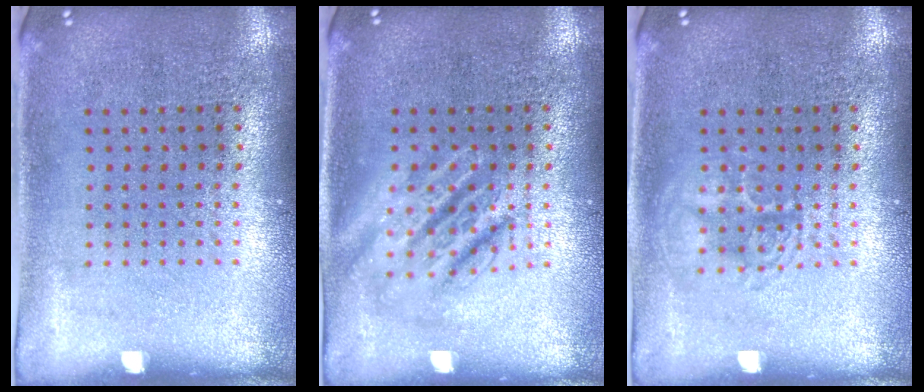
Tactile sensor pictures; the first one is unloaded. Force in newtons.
{"total": 2.7, "press": 2.7, "slide": 0.3}
{"total": 1.9, "press": 1.9, "slide": 0.3}